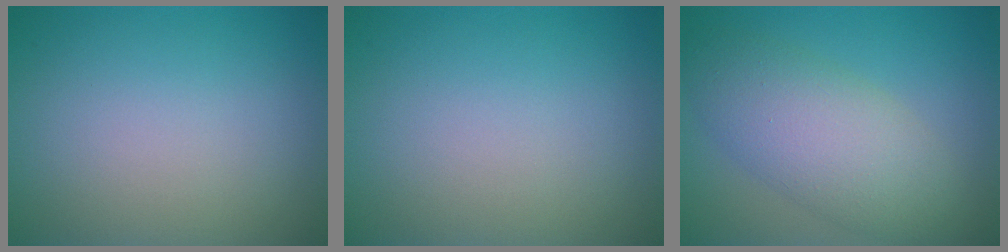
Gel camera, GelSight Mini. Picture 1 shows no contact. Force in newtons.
{"total": 0.0}
{"total": 6.2, "press": 6.2, "slide": 0.1}